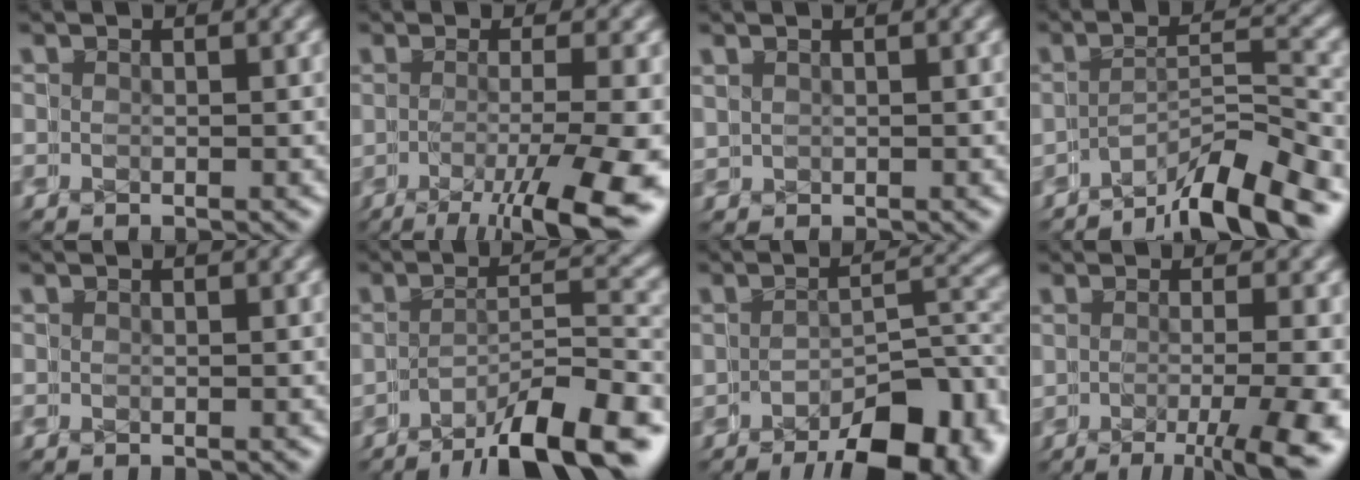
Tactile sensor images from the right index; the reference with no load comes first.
{"total": 7.6, "force": [-4.9, 2.0, 5.4], "torque": [-0.066, -0.022, -0.059]}
{"total": 0.8, "force": [0.5, 0.3, -0.5], "torque": [0.010, 0.006, 0.005]}
{"total": 7.3, "force": [-6.3, 1.5, 3.4], "torque": [-0.015, 0.007, -0.099]}
{"total": 0.0}
{"total": 8.7, "force": [-7.4, 1.5, 4.4], "torque": [-0.028, 0.009, -0.112]}
{"total": 7.7, "force": [-5.6, 2.5, 4.7], "torque": [-0.024, 0.007, -0.085]}
{"total": 6.3, "force": [-4.4, 2.0, 4.1], "torque": [-0.039, -0.014, -0.057]}